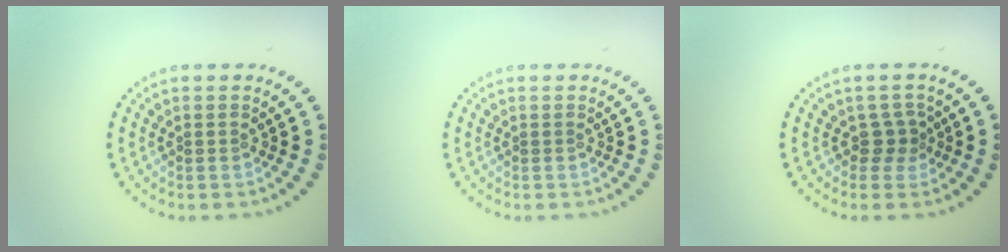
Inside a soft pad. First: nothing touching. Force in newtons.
{"total": 0.0}
{"total": 1.9, "press": 1.3, "slide": 1.3}